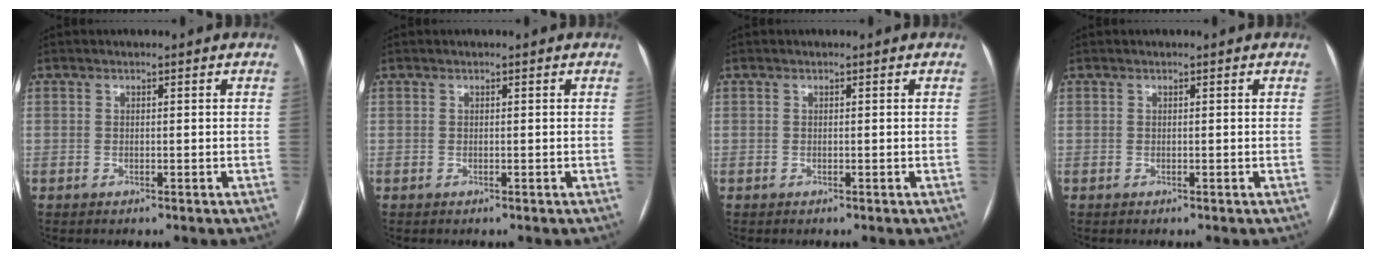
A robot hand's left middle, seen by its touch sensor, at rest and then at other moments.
{"total": 0.0}
{"total": 0.0}
{"total": 0.0}